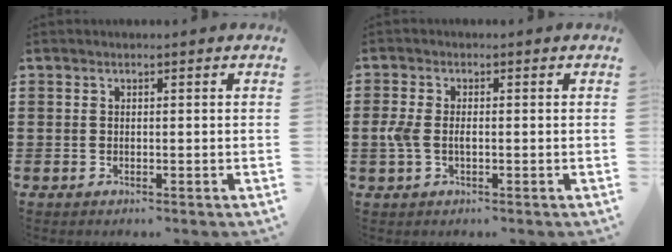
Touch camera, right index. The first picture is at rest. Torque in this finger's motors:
{"motor_torque": [1.83, -0.13, 0.18, 0.11]}